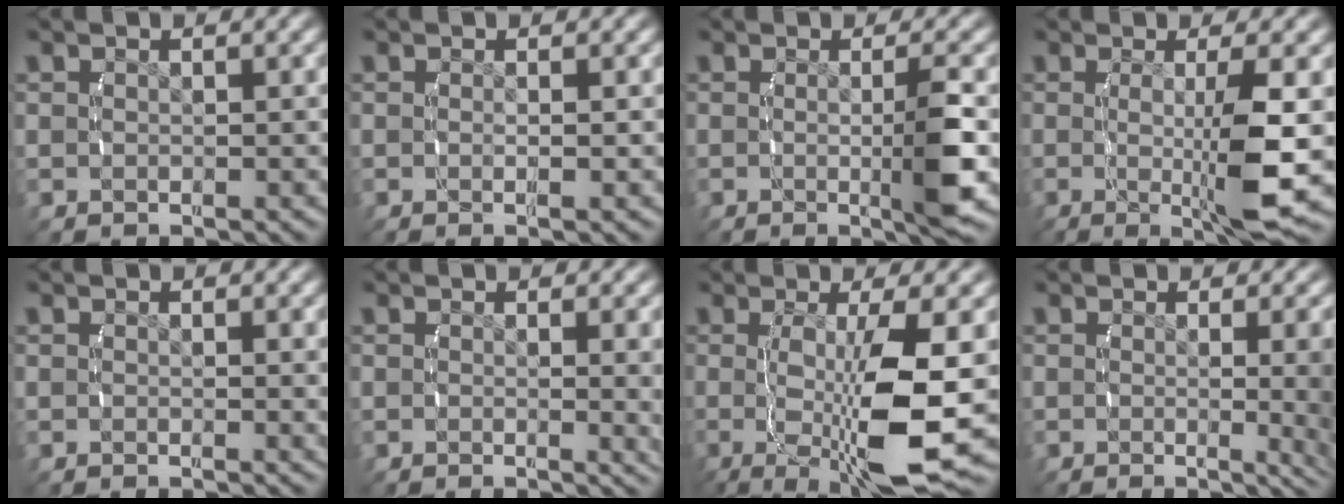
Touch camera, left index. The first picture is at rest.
{"total": 0.9, "force": [-0.4, 0.0, 0.8], "torque": [-0.022, -0.008, -0.005]}
{"total": 4.2, "force": [-0.8, 0.0, 4.1], "torque": [-0.064, -0.011, -0.011]}
{"total": 6.4, "force": [-0.9, 0.6, 6.3], "torque": [-0.105, -0.015, -0.007]}
{"total": 0.6, "force": [0.3, 0.0, 0.5], "torque": [-0.011, -0.004, 0.004]}
{"total": 2.5, "force": [0.4, 0.3, 2.5], "torque": [-0.027, -0.001, 0.002]}
{"total": 9.8, "force": [-0.9, 2.6, 9.4], "torque": [-0.159, -0.019, 0.002]}
{"total": 5.1, "force": [-0.4, 1.0, 5.0], "torque": [-0.049, -0.003, -0.010]}